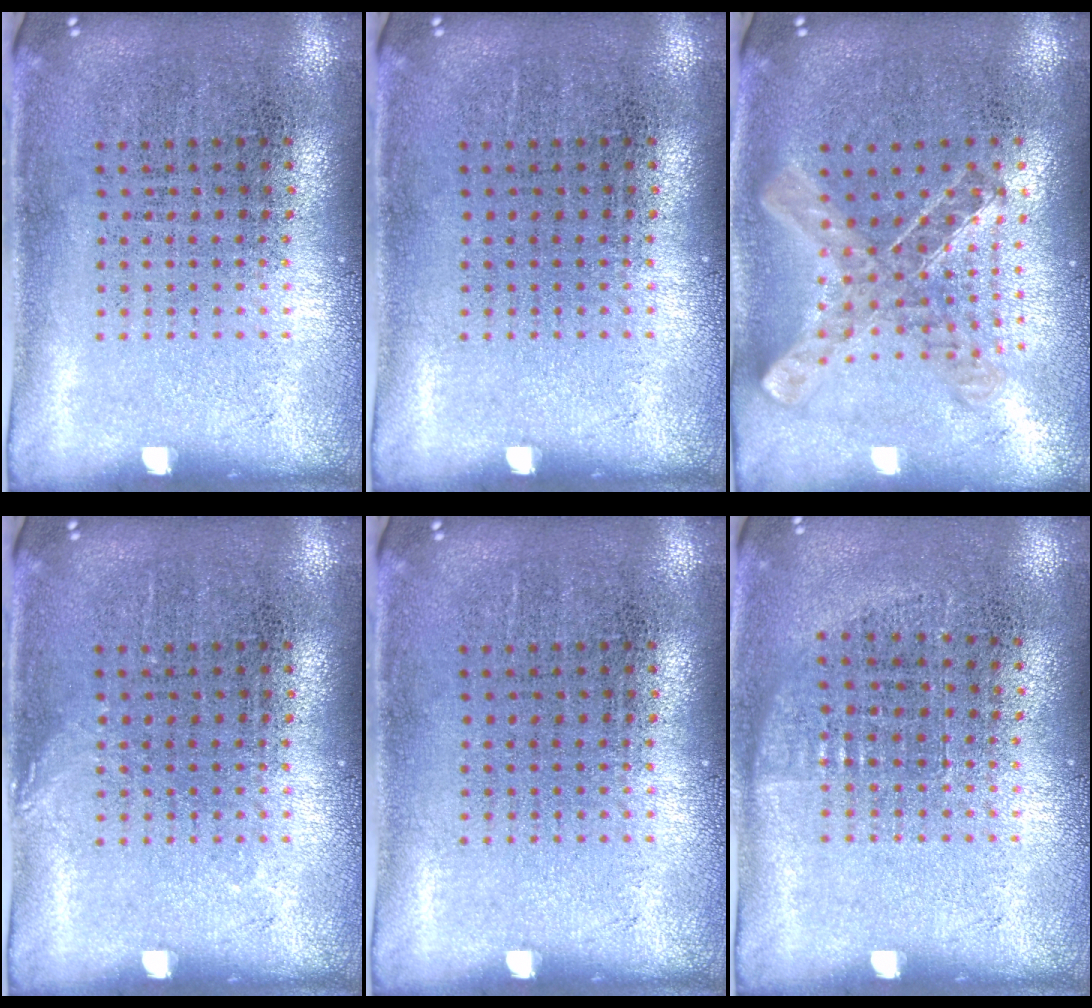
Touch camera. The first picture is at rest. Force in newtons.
{"total": 0.0}
{"total": 1.0, "press": 1.0, "slide": 0.1}
{"total": 0.6, "press": 0.5, "slide": 0.1}
{"total": 0.0}
{"total": 0.6, "press": 0.6, "slide": 0.3}